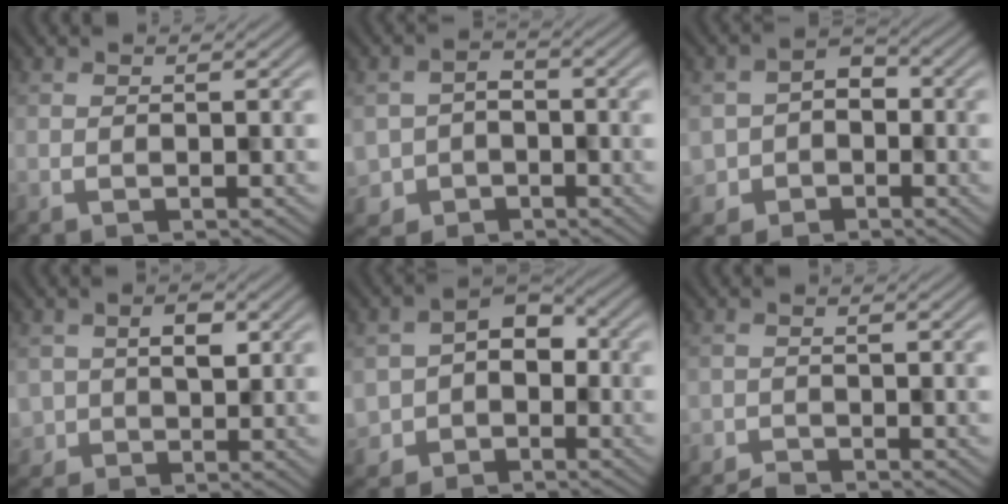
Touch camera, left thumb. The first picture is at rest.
{"total": 4.3, "force": [-1.8, 3.7, 1.3], "torque": [-0.033, -0.010, -0.036]}
{"total": 4.8, "force": [-1.6, 4.2, 1.7], "torque": [-0.036, -0.006, -0.035]}
{"total": 3.5, "force": [0.9, 2.7, 2.0], "torque": [-0.028, 0.000, 0.018]}
{"total": 6.6, "force": [-1.9, 5.5, 3.2], "torque": [-0.065, -0.010, -0.043]}
{"total": 1.6, "force": [-1.5, 0.4, -0.3], "torque": [0.006, 0.001, -0.031]}